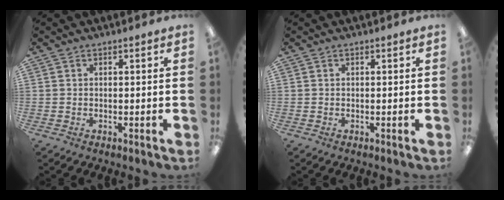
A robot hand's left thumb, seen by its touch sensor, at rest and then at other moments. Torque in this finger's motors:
{"motor_torque": [0.00, 0.00, 0.33, -0.33, 0.00]}